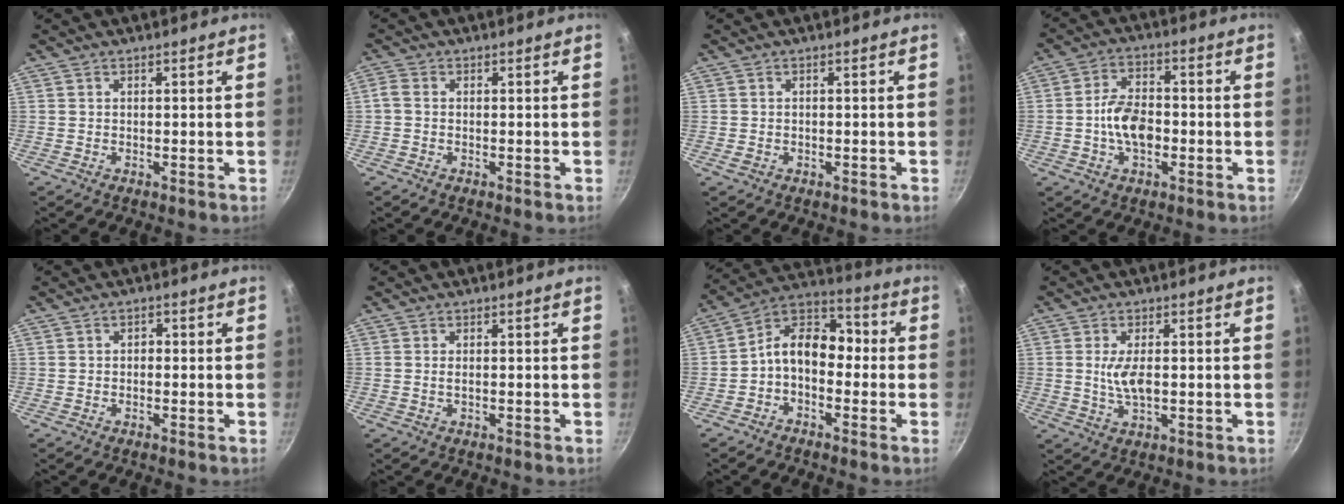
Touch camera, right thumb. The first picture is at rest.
{"total": 1.7, "force": [-0.4, 1.2, 1.2], "torque": [-0.030, 0.005, -0.012]}
{"total": 1.1, "force": [-0.4, 0.7, 0.7], "torque": [-0.014, 0.002, -0.006]}
{"total": 8.5, "force": [-1.7, 5.1, 6.6], "torque": [-0.107, 0.021, -0.036]}
{"total": 1.1, "force": [-0.2, 0.9, 0.6], "torque": [-0.007, 0.006, -0.005]}
{"total": 0.6, "force": [0.0, 0.2, 0.6], "torque": [-0.015, -0.001, 0.000]}
{"total": 10.7, "force": [-1.7, 7.4, 7.6], "torque": [-0.101, 0.053, -0.056]}
{"total": 5.1, "force": [0.2, 2.1, 4.7], "torque": [-0.092, -0.006, 0.004]}